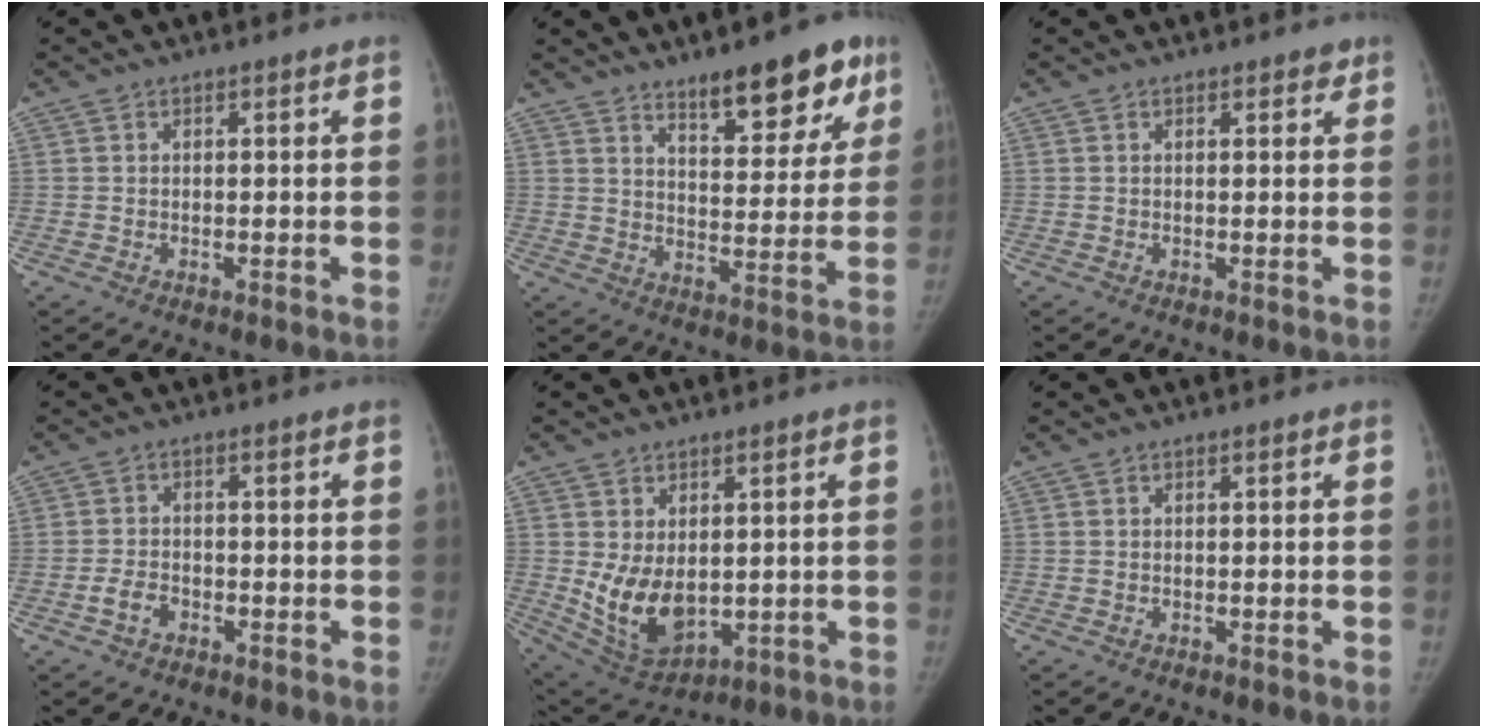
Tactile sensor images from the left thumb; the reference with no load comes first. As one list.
[{"total": 14.2, "force": [9.3, 5.2, 9.3], "torque": [-0.080, -0.050, 0.138]}, {"total": 1.5, "force": [1.0, 0.7, 0.8], "torque": [0.000, -0.003, 0.009]}, {"total": 3.1, "force": [-1.5, 2.1, 1.7], "torque": [-0.032, 0.013, -0.027]}, {"total": 10.8, "force": [0.1, 7.0, 8.3], "torque": [-0.127, -0.019, 0.029]}, {"total": 0.0}]